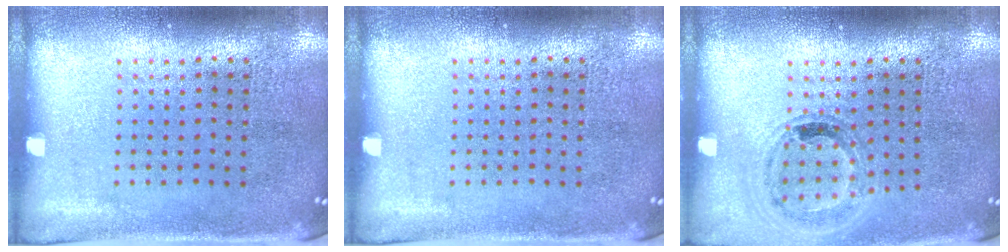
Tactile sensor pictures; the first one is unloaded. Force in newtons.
{"total": 0.0}
{"total": 0.9, "press": 0.9, "slide": 0.1}